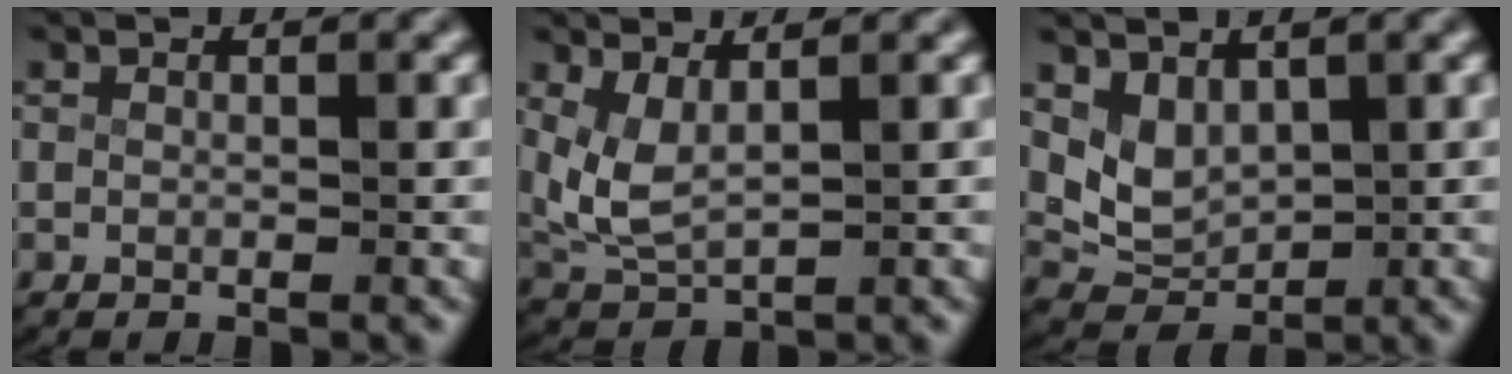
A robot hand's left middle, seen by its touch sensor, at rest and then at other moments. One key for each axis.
{"total": 4.8, "fx": 0.9, "fy": 3.7, "fz": 3.0, "tx": -0.088, "ty": -0.015, "tz": 0.025}
{"total": 6.4, "fx": 1.1, "fy": 5.6, "fz": 3.0, "tx": -0.076, "ty": -0.020, "tz": 0.021}